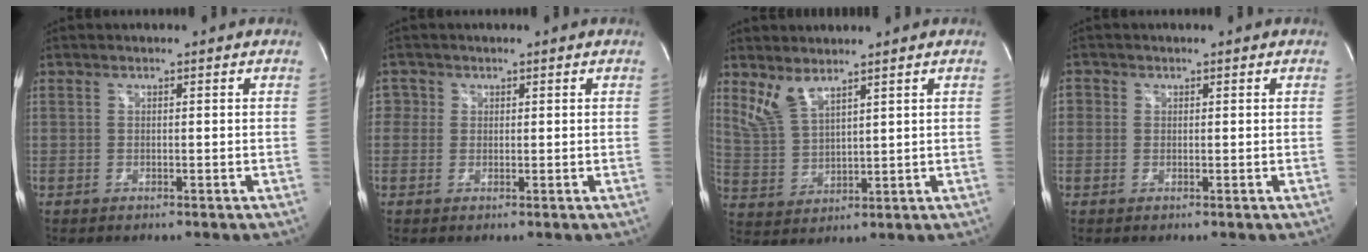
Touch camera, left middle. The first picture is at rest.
{"total": 1.8, "force": [0.5, 1.7, -0.1], "torque": [0.016, 0.004, 0.003]}
{"total": 5.4, "force": [4.2, 1.6, 3.1], "torque": [-0.076, -0.003, 0.097]}
{"total": 1.5, "force": [0.3, 1.5, 0.3], "torque": [0.005, 0.006, 0.002]}